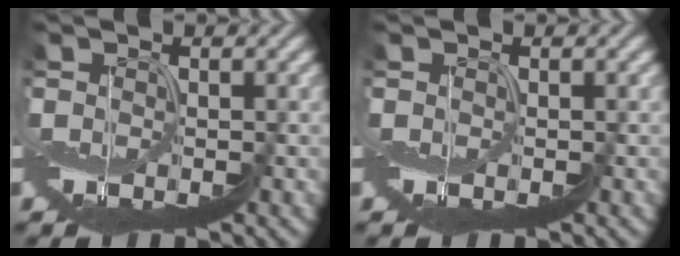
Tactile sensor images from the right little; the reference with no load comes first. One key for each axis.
{"total": 0.0}